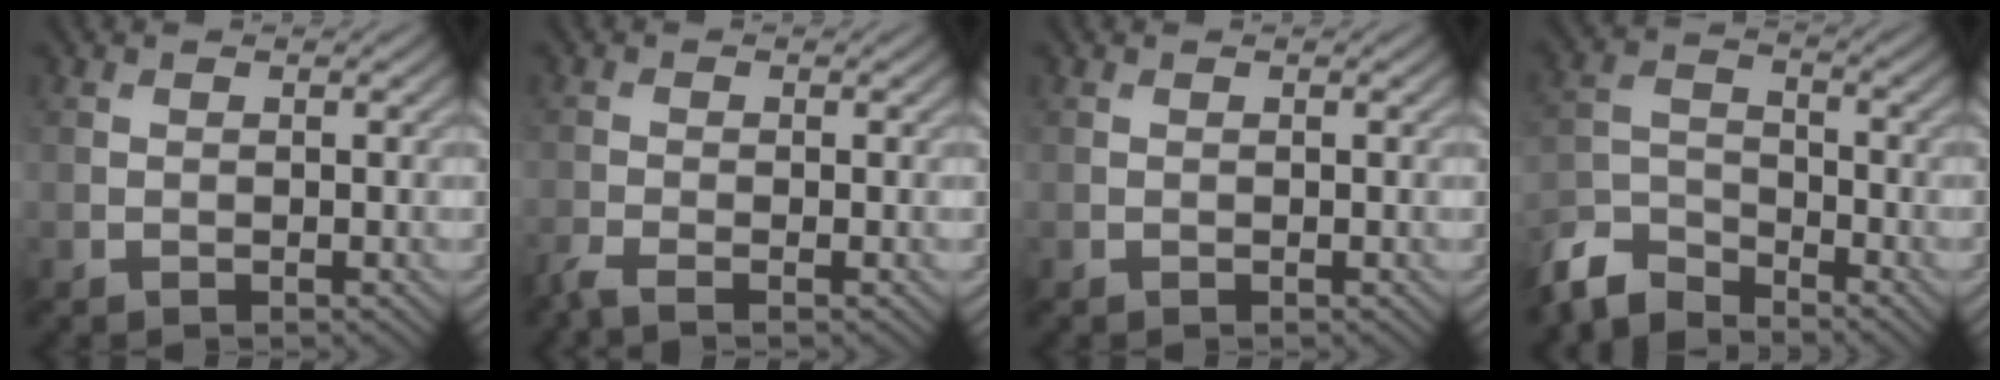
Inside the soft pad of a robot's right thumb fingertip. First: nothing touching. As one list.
[{"total": 1.9, "force": [-1.6, 0.1, 1.1], "torque": [-0.030, -0.007, -0.042]}, {"total": 0.0}, {"total": 6.8, "force": [-6.1, 2.2, 1.9], "torque": [-0.046, -0.010, -0.139]}]